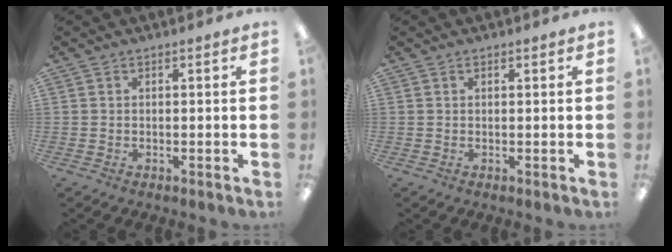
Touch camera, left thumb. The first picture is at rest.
{"total": 0.5, "force": [0.4, 0.2, 0.3], "torque": [-0.008, 0.001, 0.007]}